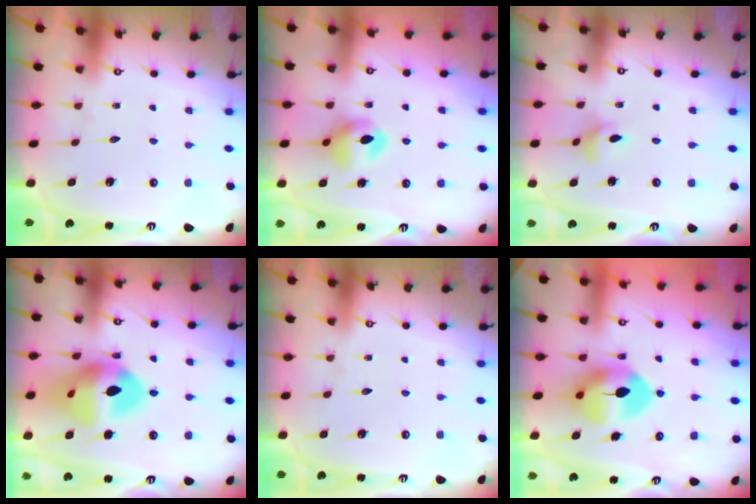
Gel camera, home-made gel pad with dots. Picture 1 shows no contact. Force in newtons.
{"total": 7.9, "press": 7.8, "slide": 0.6}
{"total": 5.0, "press": 5.0, "slide": 0.5}
{"total": 15.6, "press": 14.5, "slide": 5.7}
{"total": 0.0}
{"total": 9.7, "press": 9.6, "slide": 1.6}